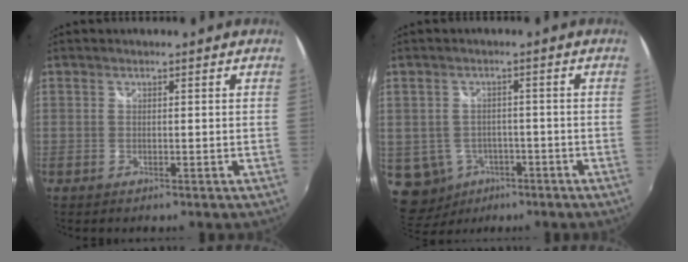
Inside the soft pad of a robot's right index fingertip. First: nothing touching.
{"total": 9.0, "force": [-3.4, 7.9, 2.7], "torque": [-0.090, 0.000, -0.036]}